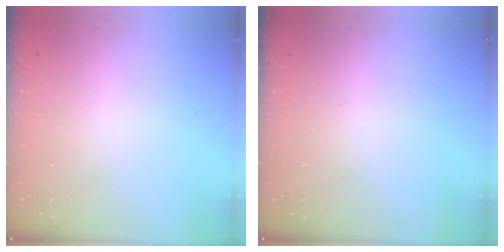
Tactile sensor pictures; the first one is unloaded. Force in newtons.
{"total": 0.0}